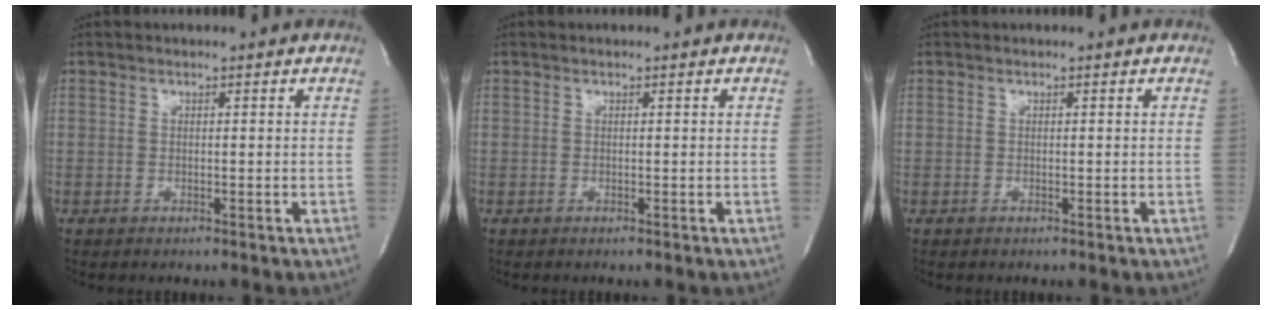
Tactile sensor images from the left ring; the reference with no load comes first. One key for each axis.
{"total": 0.0}
{"total": 0.0}